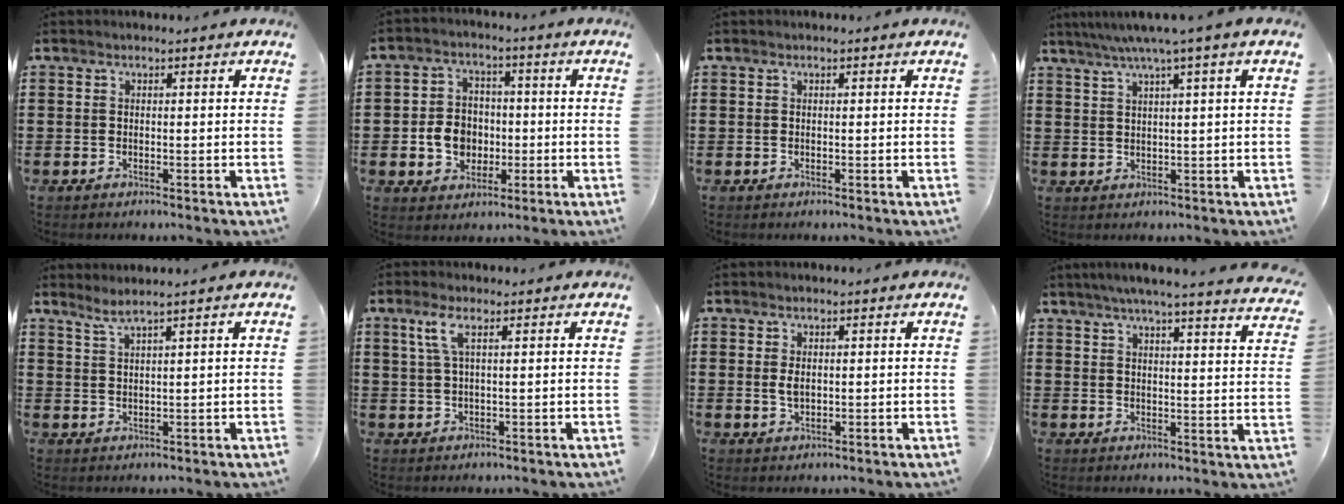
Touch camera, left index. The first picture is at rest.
{"total": 6.4, "force": [-0.9, 5.6, 2.9], "torque": [-0.067, 0.010, -0.019]}
{"total": 0.0}
{"total": 4.2, "force": [2.3, -0.7, 3.4], "torque": [-0.070, -0.002, 0.037]}
{"total": 2.2, "force": [1.7, -0.4, 1.3], "torque": [-0.031, -0.001, 0.031]}
{"total": 3.4, "force": [1.4, 0.7, 3.0], "torque": [-0.066, 0.005, 0.024]}
{"total": 2.0, "force": [0.2, 1.1, 1.7], "torque": [-0.044, 0.001, 0.001]}
{"total": 5.0, "force": [4.4, -0.5, 2.2], "torque": [-0.059, -0.023, 0.074]}